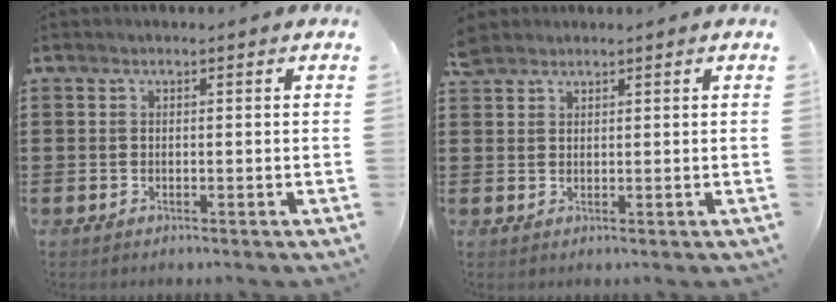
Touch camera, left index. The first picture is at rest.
{"total": 2.4, "force": [2.2, 1.0, 0.4], "torque": [-0.014, 0.004, 0.043]}